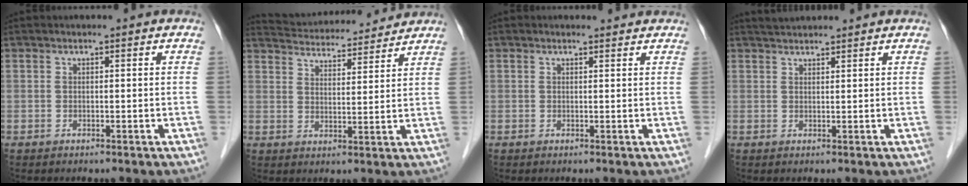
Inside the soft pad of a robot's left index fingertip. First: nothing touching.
{"total": 14.2, "force": [13.6, 1.9, 3.5], "torque": [-0.061, 0.024, 0.203]}
{"total": 1.5, "force": [1.4, 0.3, 0.1], "torque": [-0.013, 0.002, 0.016]}
{"total": 3.2, "force": [3.1, 0.3, 0.8], "torque": [-0.014, 0.028, 0.056]}